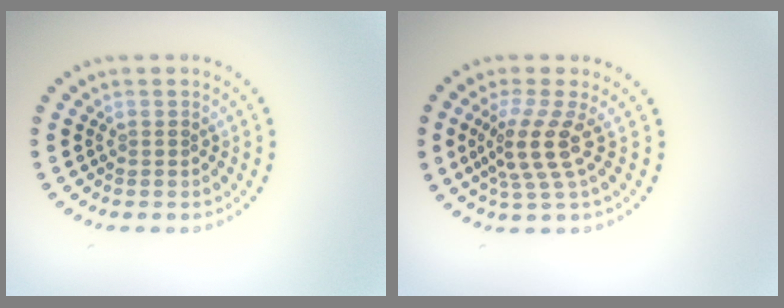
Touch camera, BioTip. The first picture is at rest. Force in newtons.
{"total": 3.6, "press": 2.7, "slide": 2.4}